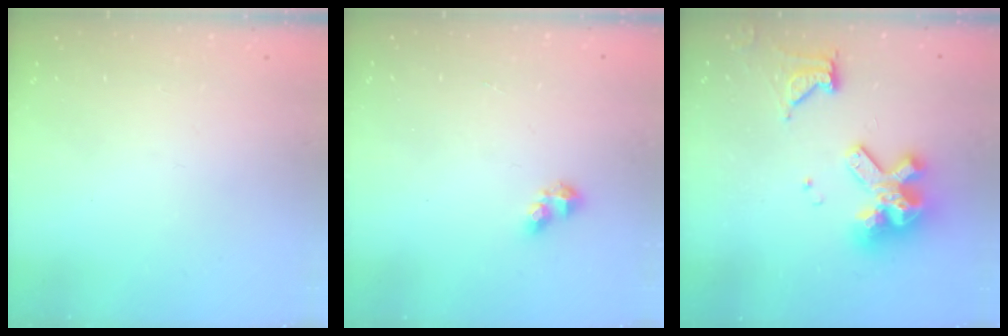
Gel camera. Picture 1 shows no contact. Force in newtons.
{"total": 2.9, "press": 2.9, "slide": 0.3}
{"total": 12.2, "press": 12.1, "slide": 1.3}